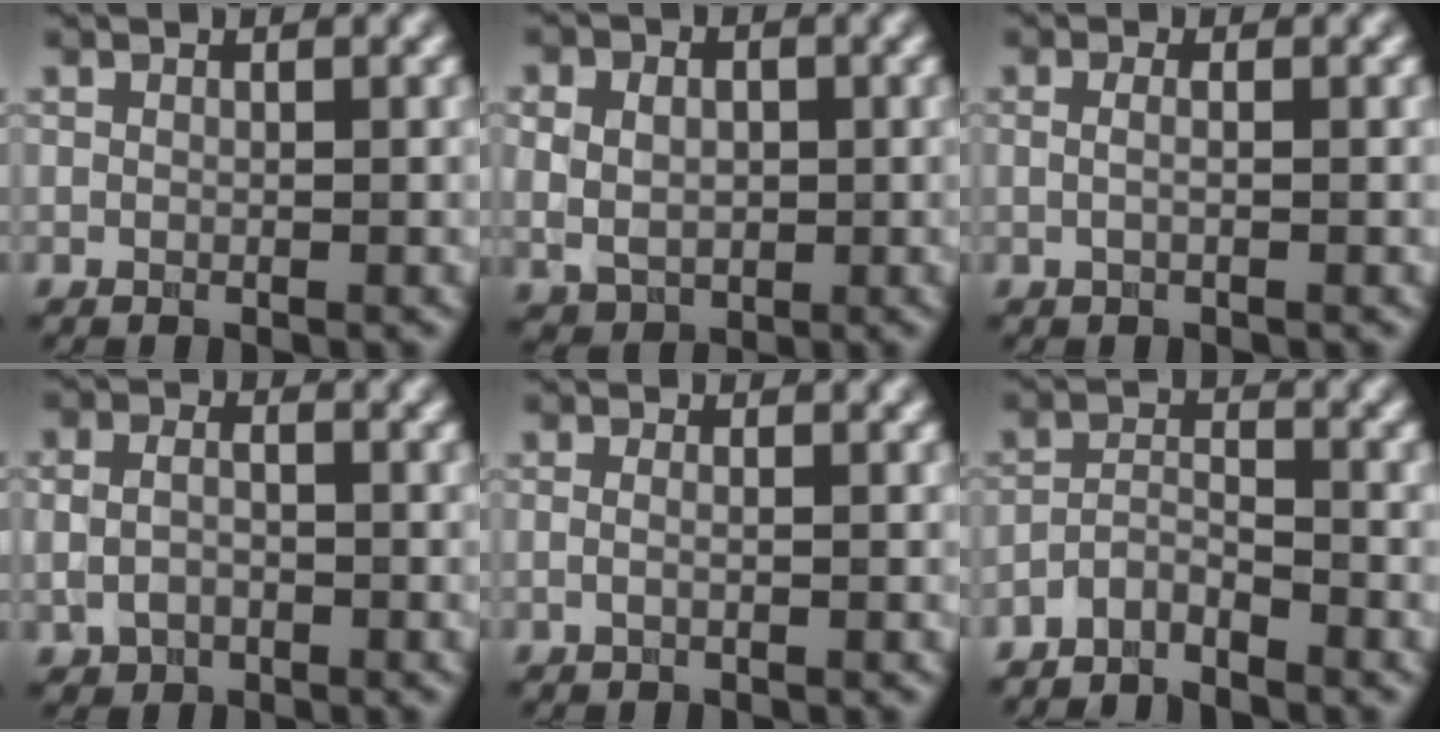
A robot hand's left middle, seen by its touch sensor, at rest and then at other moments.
{"total": 5.2, "force": [0.8, 4.2, 3.0], "torque": [-0.043, 0.016, -0.006]}
{"total": 1.5, "force": [0.3, 0.7, 1.3], "torque": [-0.014, -0.009, -0.011]}
{"total": 2.7, "force": [-0.6, 2.1, 1.6], "torque": [-0.026, -0.002, -0.010]}
{"total": 0.9, "force": [-0.1, 0.3, 0.8], "torque": [-0.018, -0.010, -0.009]}
{"total": 2.6, "force": [-2.4, 0.6, 0.8], "torque": [-0.017, 0.006, -0.053]}